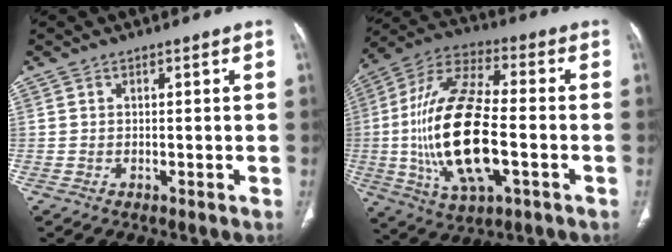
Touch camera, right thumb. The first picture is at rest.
{"total": 22.4, "force": [-3.4, 9.3, 20.1], "torque": [-0.406, 0.018, -0.055]}